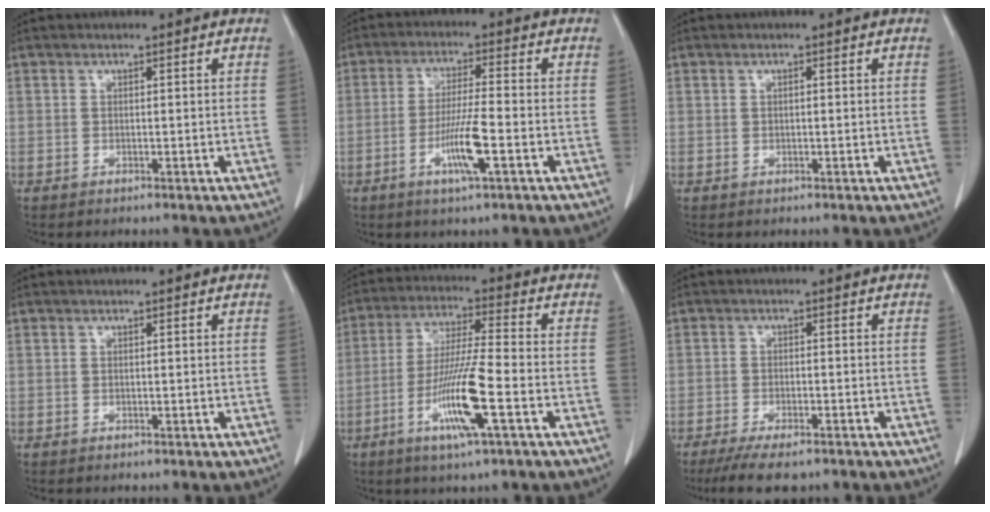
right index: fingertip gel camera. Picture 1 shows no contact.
{"total": 7.6, "force": [-3.0, 0.3, 7.0], "torque": [-0.133, -0.008, -0.054]}
{"total": 0.8, "force": [0.1, 0.4, 0.7], "torque": [-0.014, 0.002, 0.001]}
{"total": 0.0}
{"total": 11.9, "force": [-4.5, 0.2, 11.1], "torque": [-0.219, -0.015, -0.085]}
{"total": 8.9, "force": [-6.7, 2.7, 5.2], "torque": [-0.083, -0.015, -0.106]}